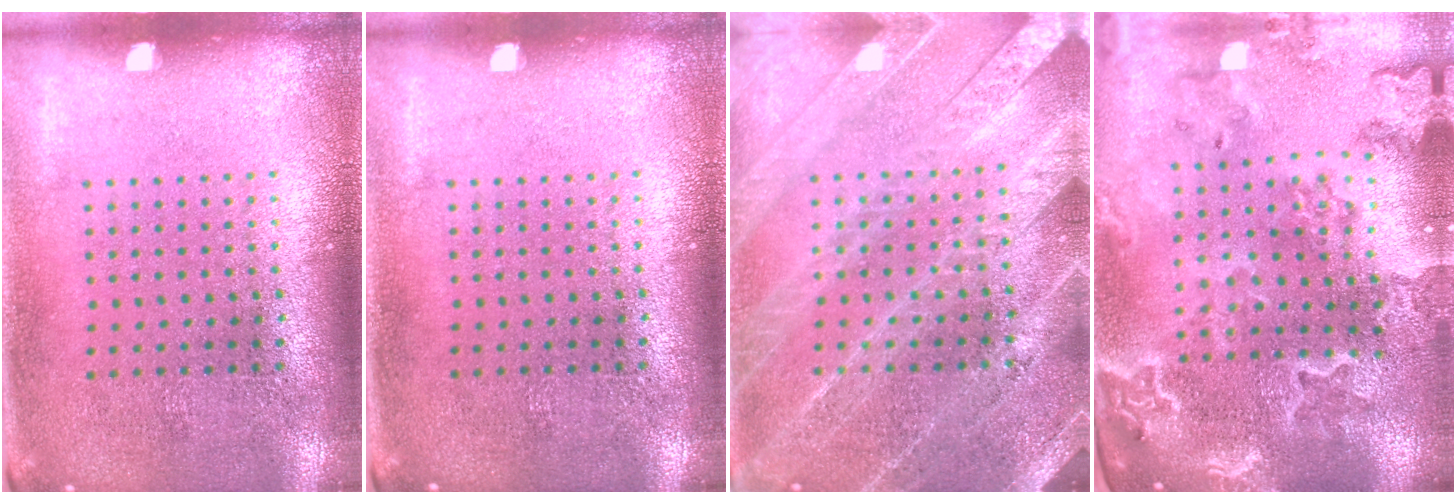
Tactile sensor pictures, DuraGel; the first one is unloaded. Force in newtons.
{"total": 0.0}
{"total": 3.3, "press": 3.2, "slide": 0.6}
{"total": 2.4, "press": 2.3, "slide": 0.7}